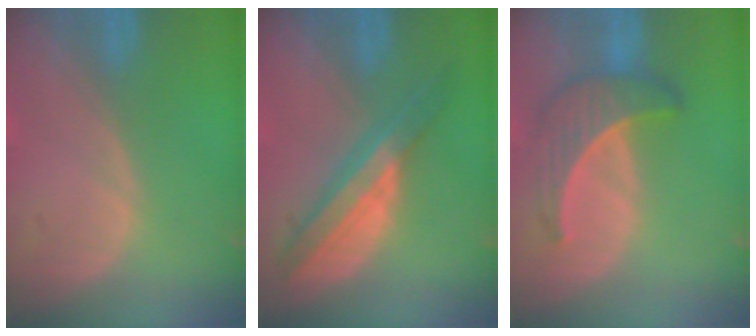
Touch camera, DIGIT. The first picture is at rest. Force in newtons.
{"total": 6.9, "press": 6.9, "slide": 0.2}
{"total": 6.3, "press": 6.0, "slide": 1.9}